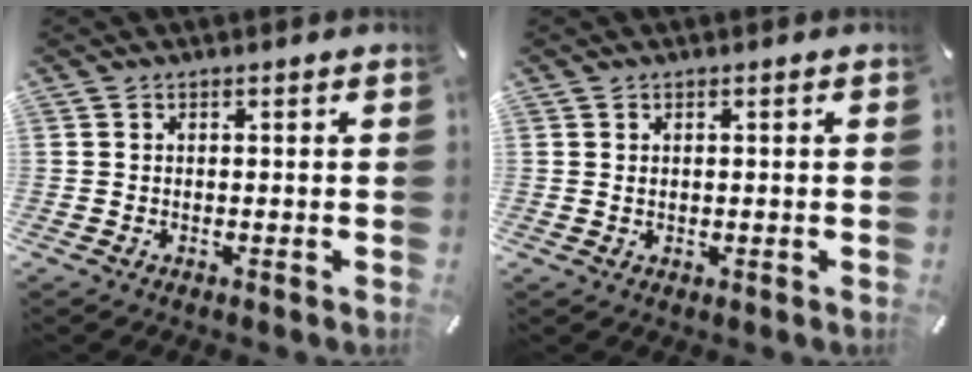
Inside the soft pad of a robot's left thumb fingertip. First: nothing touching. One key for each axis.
{"total": 0.6, "fx": 0.3, "fy": 0.3, "fz": 0.4, "tx": -0.011, "ty": 0.000, "tz": 0.005}